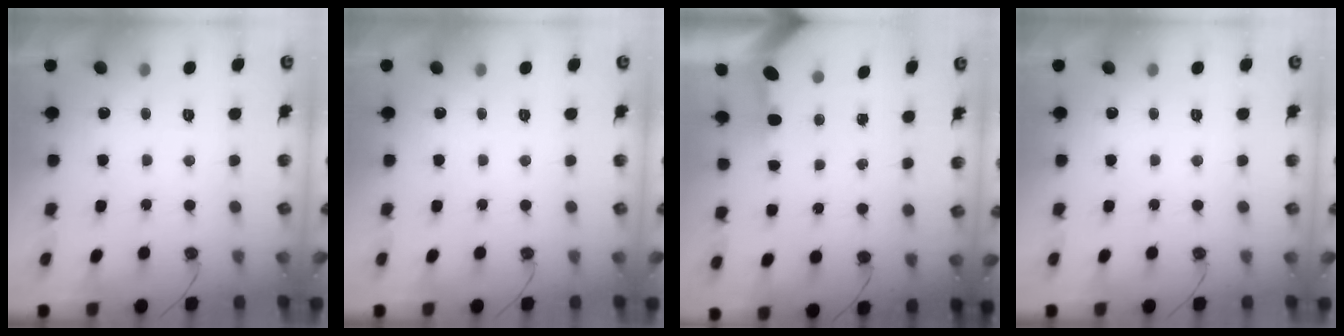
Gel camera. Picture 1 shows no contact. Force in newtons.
{"total": 0.0}
{"total": 3.5, "press": 3.5, "slide": 0.4}
{"total": 0.0}